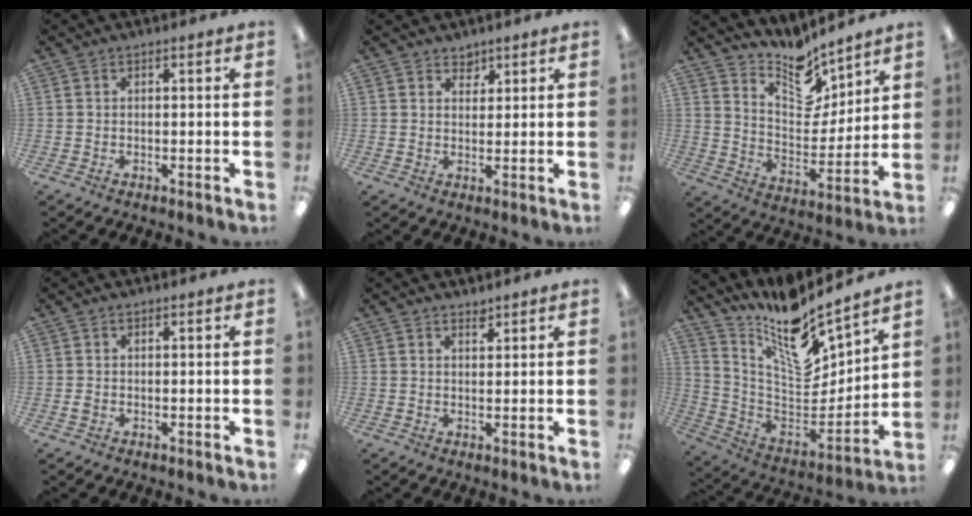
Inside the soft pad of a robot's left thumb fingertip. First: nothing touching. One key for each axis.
{"total": 2.6, "fx": 2.2, "fy": 1.4, "fz": 0.1, "tx": 0.010, "ty": -0.014, "tz": 0.038}
{"total": 11.7, "fx": 10.4, "fy": 4.2, "fz": 3.2, "tx": -0.058, "ty": -0.088, "tz": 0.194}
{"total": 1.0, "fx": -0.1, "fy": 0.8, "fz": 0.7, "tx": -0.012, "ty": 0.003, "tz": -0.003}
{"total": 1.8, "fx": 1.6, "fy": 0.5, "fz": 0.5, "tx": -0.004, "ty": -0.006, "tz": 0.028}
{"total": 15.1, "fx": 12.4, "fy": 4.0, "fz": 7.7, "tx": -0.139, "ty": -0.114, "tz": 0.215}